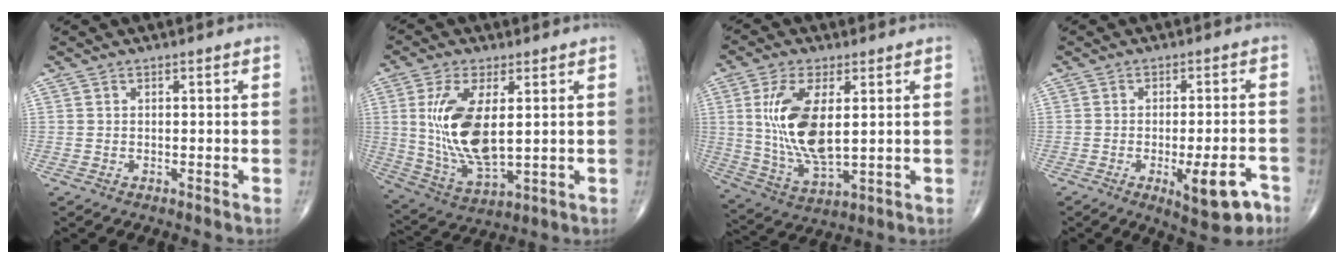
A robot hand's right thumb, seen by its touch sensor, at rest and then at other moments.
{"total": 14.8, "force": [2.3, 6.5, 13.1], "torque": [-0.265, -0.022, 0.059]}
{"total": 14.2, "force": [2.5, 6.1, 12.5], "torque": [-0.254, -0.021, 0.060]}
{"total": 9.5, "force": [-4.4, 3.0, 7.9], "torque": [-0.098, 0.016, -0.052]}